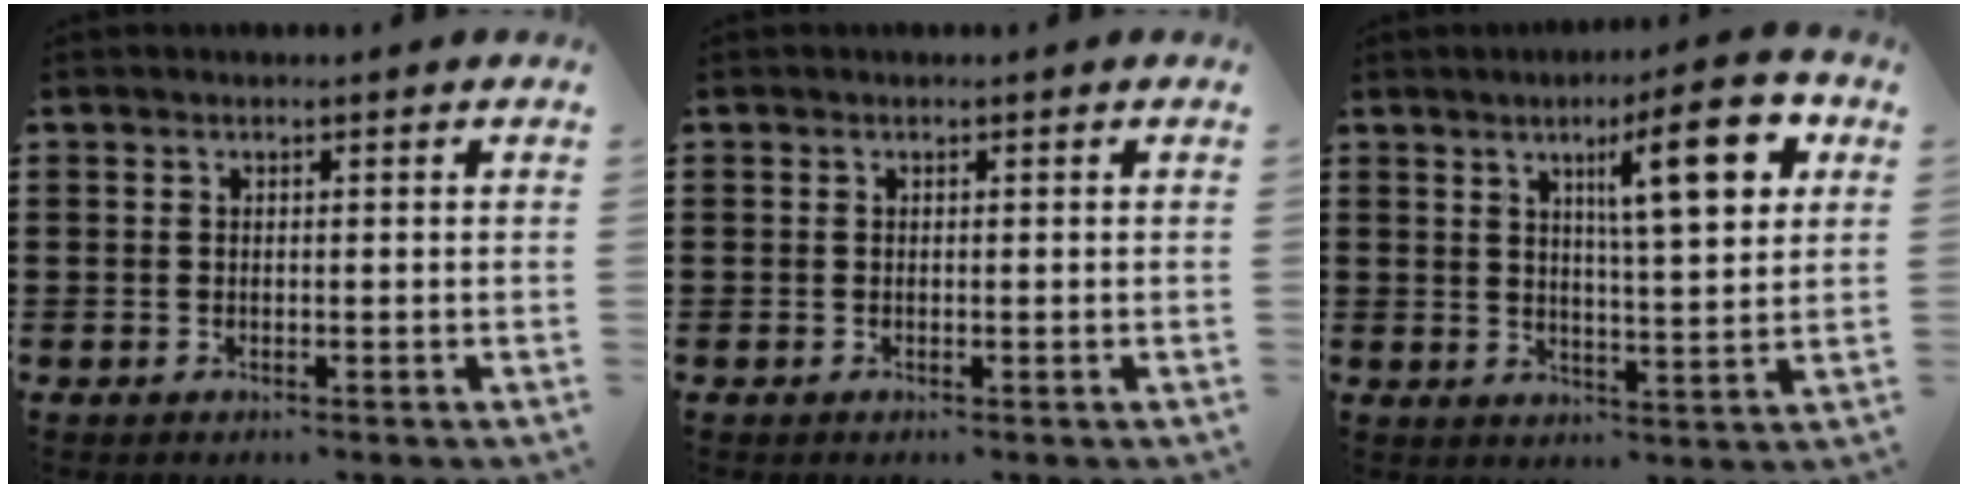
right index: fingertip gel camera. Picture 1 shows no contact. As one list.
[{"total": 0.0}, {"total": 12.5, "force": [5.4, 2.5, 10.9], "torque": [-0.169, -0.013, 0.079]}]